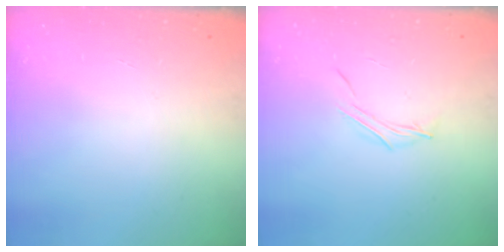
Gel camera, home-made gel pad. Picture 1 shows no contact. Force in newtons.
{"total": 3.9, "press": 3.7, "slide": 1.1}